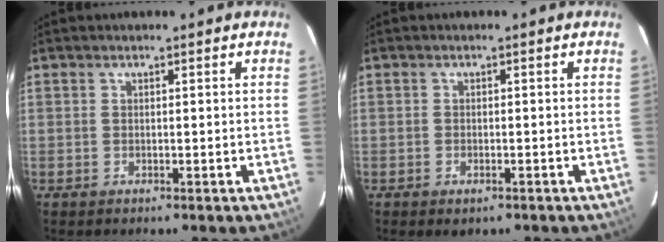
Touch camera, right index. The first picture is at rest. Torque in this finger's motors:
{"motor_torque": [0.42, -0.42, 0.00, -0.01]}